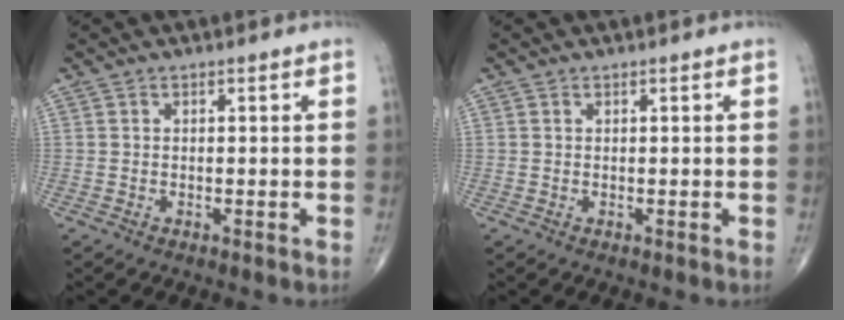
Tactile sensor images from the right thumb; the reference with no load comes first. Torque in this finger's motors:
{"motor_torque": [-0.10, -0.08, 0.17, 0.15, 0.01]}